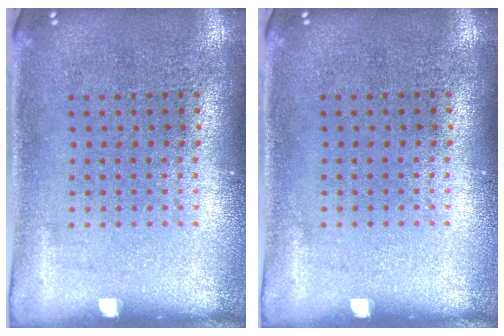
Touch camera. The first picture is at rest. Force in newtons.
{"total": 0.0}